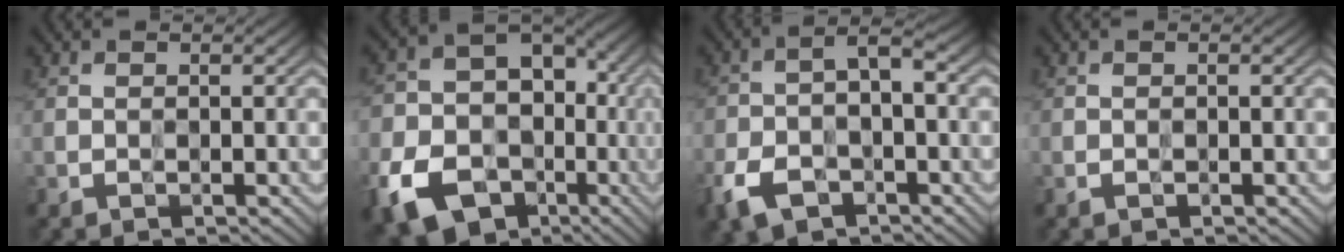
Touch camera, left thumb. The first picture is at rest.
{"total": 14.9, "force": [-5.8, 11.3, 7.9], "torque": [-0.176, -0.033, -0.104]}
{"total": 7.3, "force": [-3.5, 3.7, 5.2], "torque": [-0.109, -0.006, -0.073]}
{"total": 0.6, "force": [-0.3, 0.3, 0.4], "torque": [-0.007, -0.002, -0.006]}